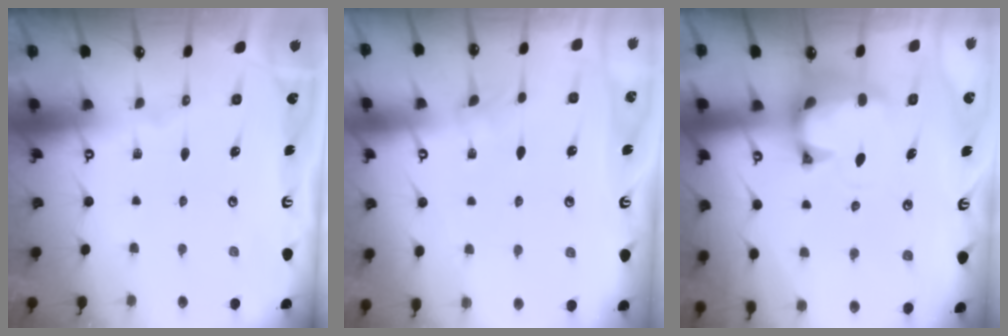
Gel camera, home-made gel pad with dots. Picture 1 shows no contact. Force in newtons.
{"total": 2.8, "press": 2.8, "slide": 0.3}
{"total": 1.7, "press": 1.2, "slide": 1.2}